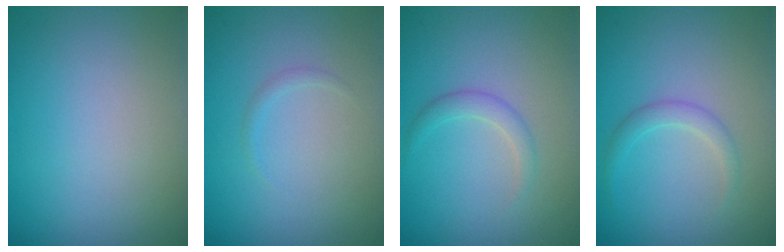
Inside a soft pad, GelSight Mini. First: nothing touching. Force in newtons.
{"total": 0.6, "press": 0.6, "slide": 0.1}
{"total": 1.4, "press": 1.4, "slide": 0.1}
{"total": 1.5, "press": 1.5, "slide": 0.0}